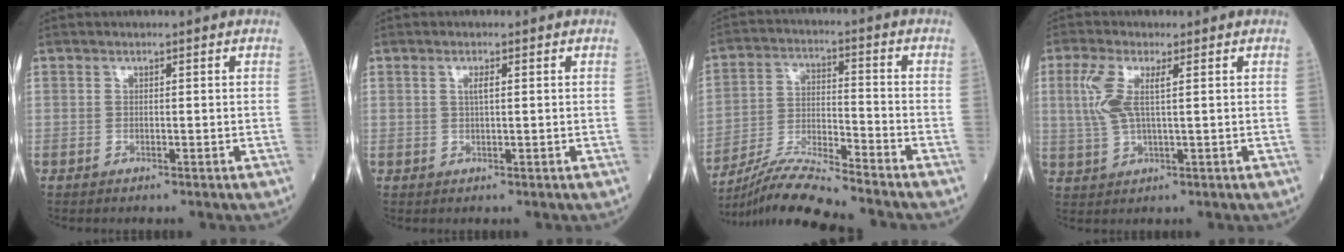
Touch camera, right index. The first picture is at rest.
{"total": 1.1, "force": [0.2, 0.2, 1.0], "torque": [-0.022, 0.002, 0.003]}
{"total": 11.1, "force": [-10.3, -1.1, 4.0], "torque": [-0.077, -0.006, -0.190]}
{"total": 5.9, "force": [1.5, 1.6, 5.5], "torque": [-0.143, 0.008, 0.031]}